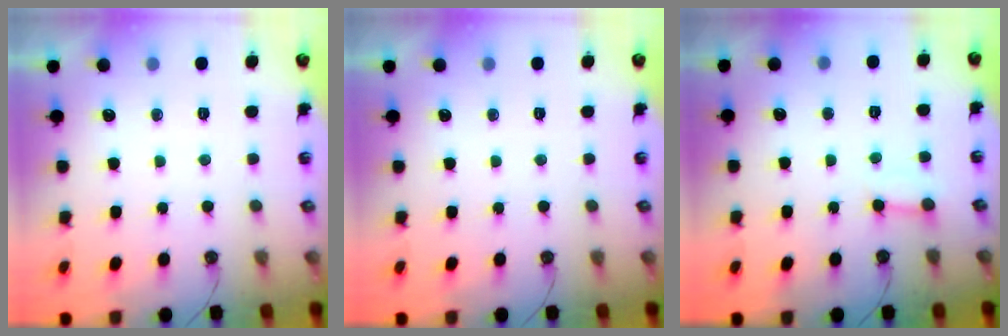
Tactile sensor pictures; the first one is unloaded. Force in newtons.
{"total": 0.0}
{"total": 4.5, "press": 4.5, "slide": 0.3}